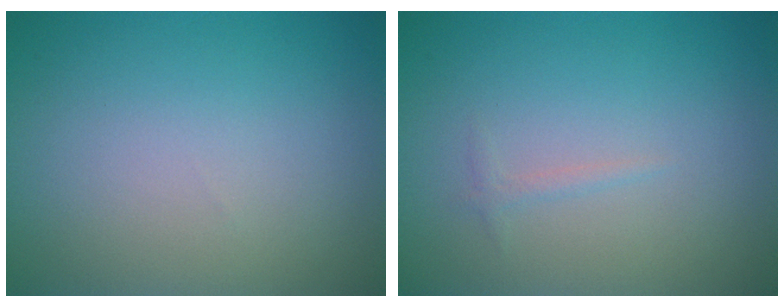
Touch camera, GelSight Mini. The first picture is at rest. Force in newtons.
{"total": 0.6, "press": 0.6, "slide": 0.1}